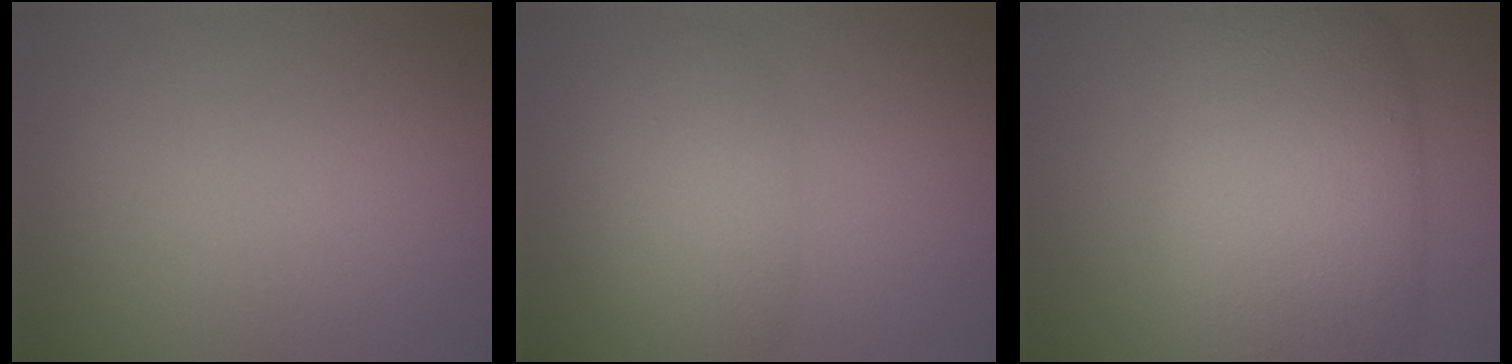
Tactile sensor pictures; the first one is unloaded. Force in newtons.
{"total": 2.4, "press": 2.4, "slide": 0.2}
{"total": 11.0, "press": 11.0, "slide": 0.5}